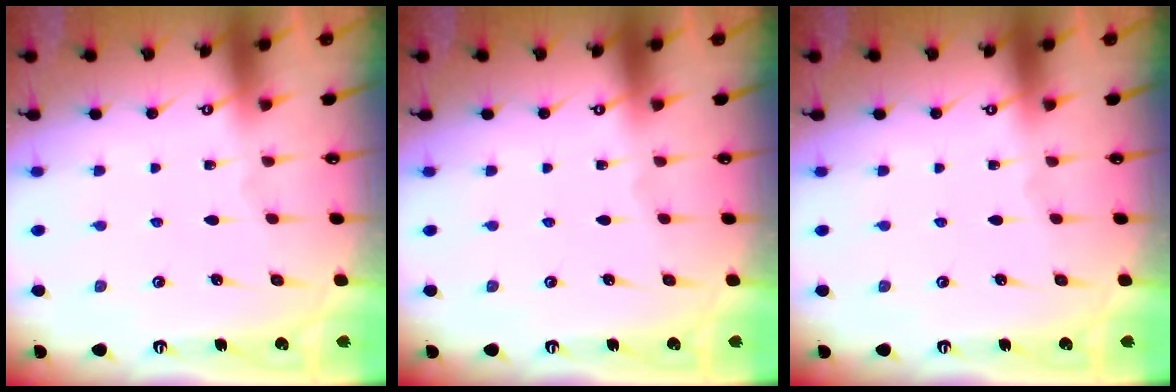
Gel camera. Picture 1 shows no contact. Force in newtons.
{"total": 0.0}
{"total": 0.0}